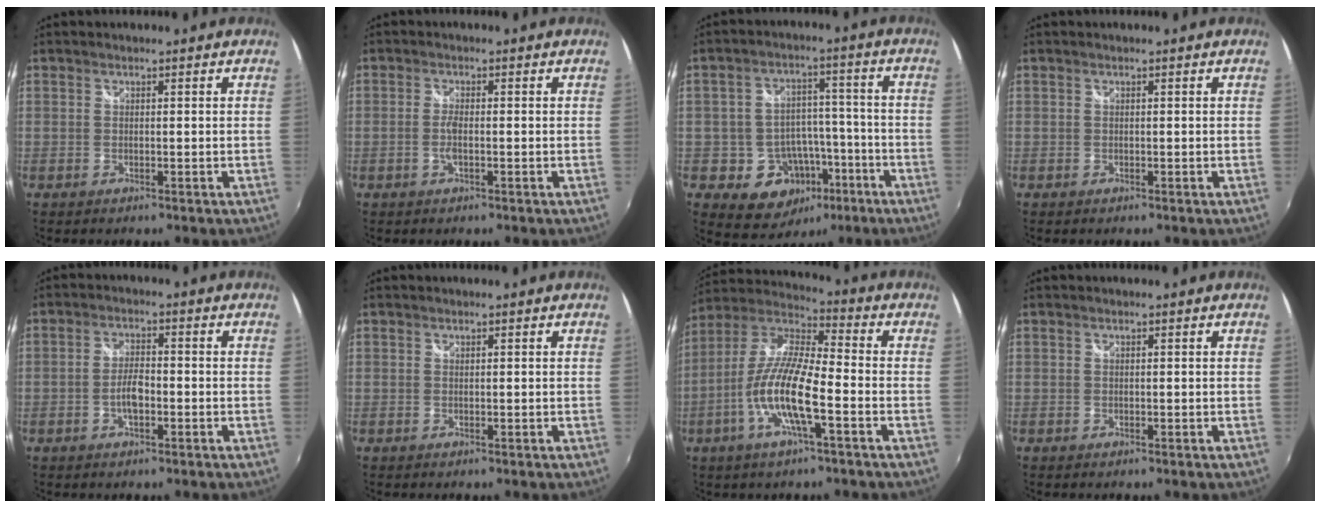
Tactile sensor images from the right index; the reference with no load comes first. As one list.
[{"total": 2.3, "force": [-0.6, 0.4, 2.2], "torque": [-0.047, -0.002, -0.012]}, {"total": 11.6, "force": [-5.4, 9.3, 4.5], "torque": [-0.092, 0.031, -0.057]}, {"total": 0.0}, {"total": 4.1, "force": [-1.5, 1.6, 3.5], "torque": [-0.071, 0.004, -0.027]}, {"total": 0.0}, {"total": 13.6, "force": [-4.9, 2.8, 12.4], "torque": [-0.250, -0.007, -0.098]}, {"total": 0.0}]